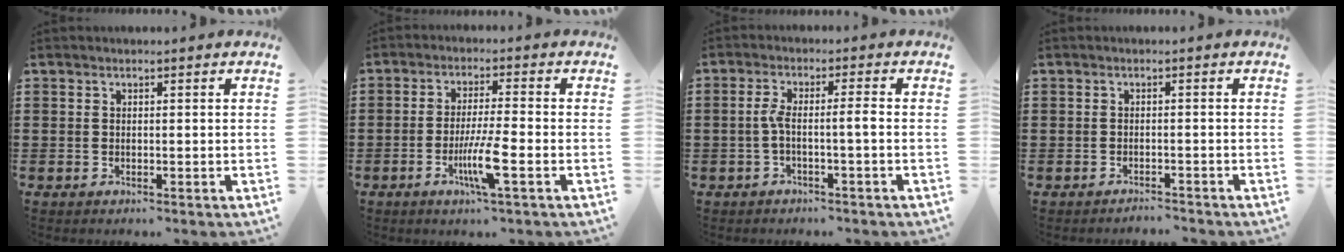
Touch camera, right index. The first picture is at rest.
{"total": 6.9, "force": [-2.6, 0.4, 6.4], "torque": [-0.123, -0.018, -0.049]}
{"total": 3.7, "force": [-0.7, 0.1, 3.7], "torque": [-0.076, -0.003, -0.019]}
{"total": 1.4, "force": [-1.4, 0.0, -0.1], "torque": [-0.003, 0.003, -0.032]}